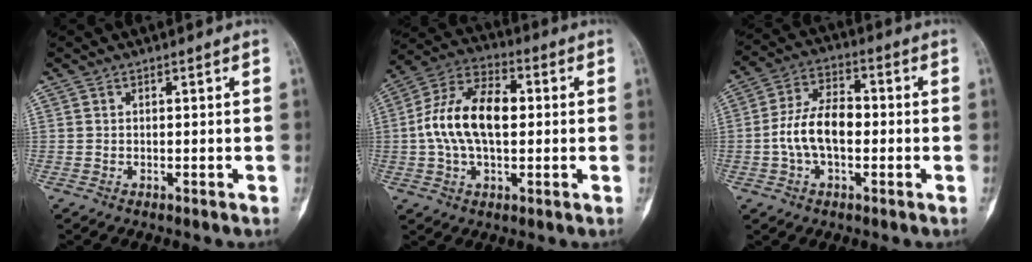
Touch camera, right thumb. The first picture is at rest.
{"total": 14.7, "force": [0.7, 8.4, 12.1], "torque": [-0.221, 0.030, 0.006]}
{"total": 10.4, "force": [-1.3, 6.0, 8.4], "torque": [-0.153, 0.031, -0.031]}